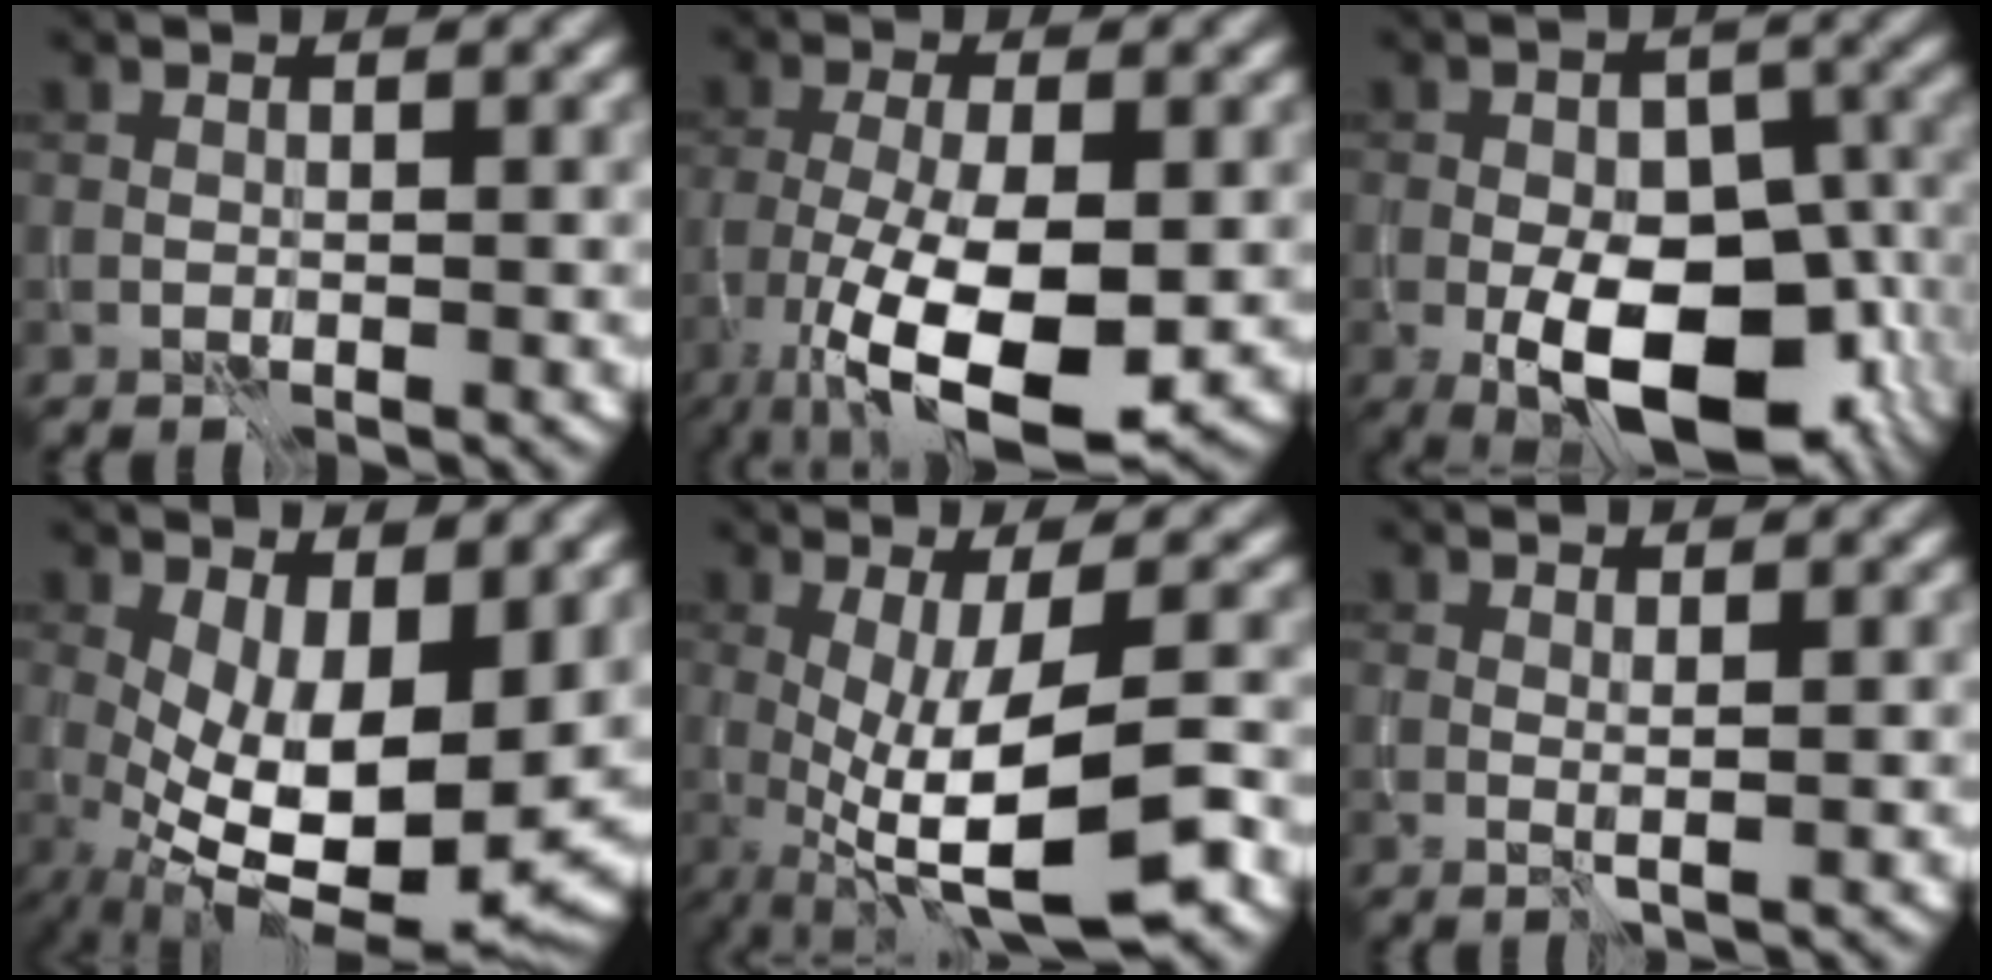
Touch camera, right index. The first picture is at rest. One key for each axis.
{"total": 10.4, "fx": -3.8, "fy": 3.6, "fz": 9.0, "tx": -0.175, "ty": -0.017, "tz": -0.062}
{"total": 13.0, "fx": -4.7, "fy": 7.2, "fz": 9.8, "tx": -0.136, "ty": -0.028, "tz": -0.065}
{"total": 10.9, "fx": -0.9, "fy": 4.8, "fz": 9.8, "tx": -0.166, "ty": -0.025, "tz": -0.006}
{"total": 10.2, "fx": -3.4, "fy": 3.0, "fz": 9.2, "tx": -0.166, "ty": -0.022, "tz": -0.052}
{"total": 0.6, "fx": 0.4, "fy": -0.3, "fz": 0.4, "tx": -0.008, "ty": -0.001, "tz": 0.006}